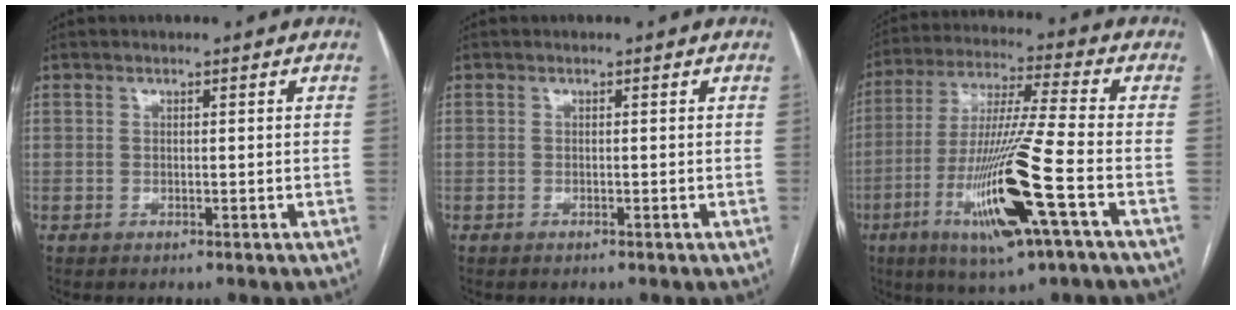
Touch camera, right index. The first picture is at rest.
{"total": 0.0}
{"total": 16.9, "force": [-6.2, -0.2, 15.7], "torque": [-0.320, -0.026, -0.115]}